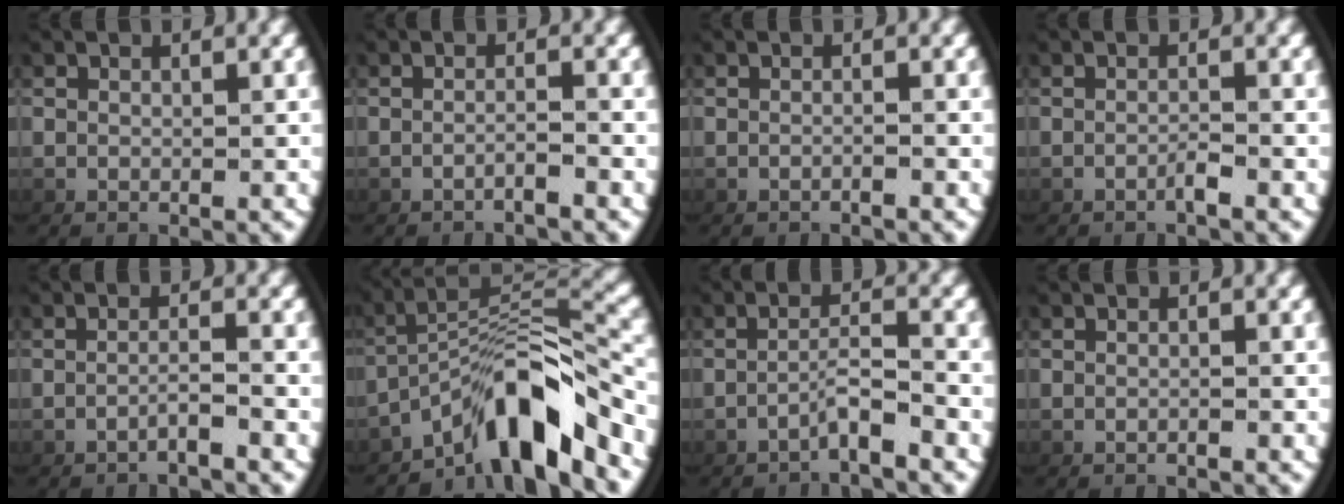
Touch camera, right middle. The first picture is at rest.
{"total": 1.5, "force": [-1.3, -0.3, 0.7], "torque": [-0.014, -0.001, -0.021]}
{"total": 0.9, "force": [-0.8, -0.3, 0.2], "torque": [-0.007, 0.003, -0.013]}
{"total": 1.0, "force": [-0.9, -0.1, 0.5], "torque": [-0.010, 0.003, -0.017]}
{"total": 1.7, "force": [-1.4, -0.3, 1.0], "torque": [-0.018, 0.000, -0.024]}
{"total": 7.0, "force": [-3.6, 1.8, 5.8], "torque": [-0.078, 0.009, -0.054]}
{"total": 2.6, "force": [-2.2, -0.5, 1.4], "torque": [-0.027, 0.003, -0.037]}
{"total": 0.6, "force": [-0.5, -0.2, 0.1], "torque": [-0.003, 0.004, -0.009]}